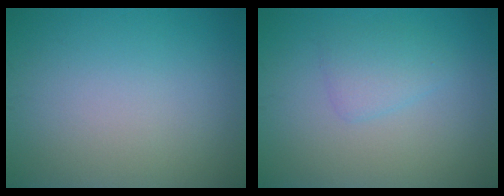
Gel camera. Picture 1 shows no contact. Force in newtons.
{"total": 1.9, "press": 1.9, "slide": 0.2}